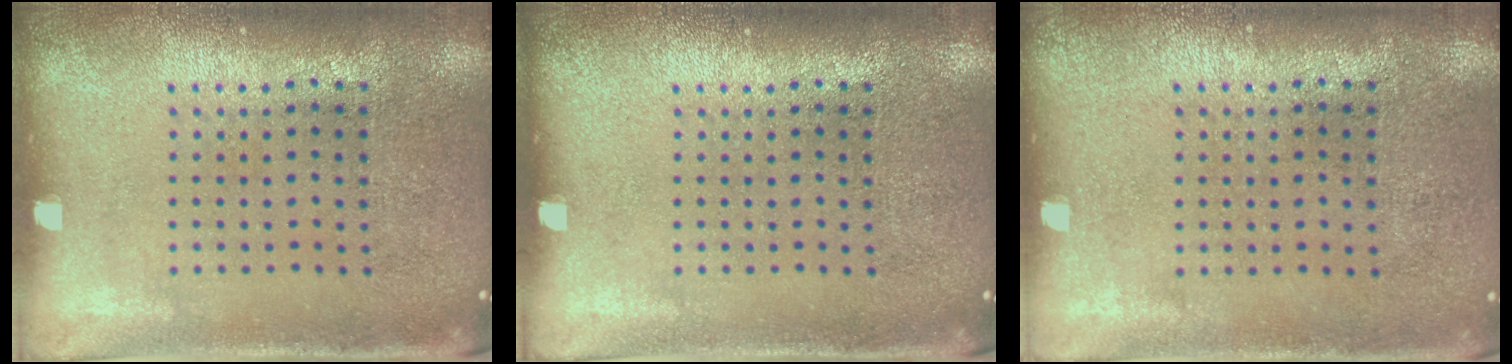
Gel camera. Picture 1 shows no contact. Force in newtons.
{"total": 0.0}
{"total": 0.0}